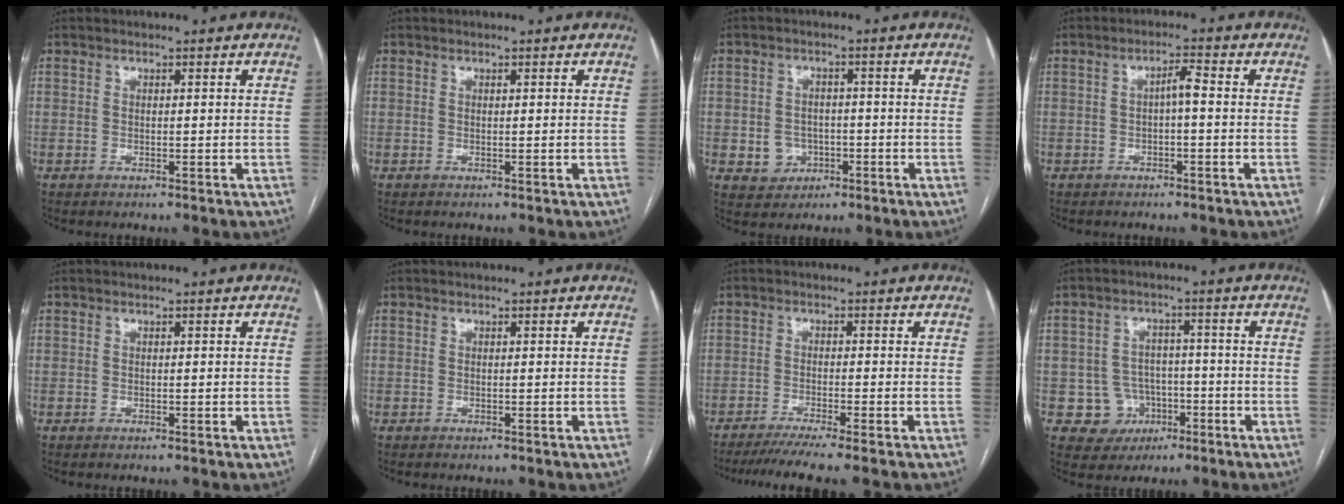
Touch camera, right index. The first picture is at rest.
{"total": 0.0}
{"total": 4.5, "force": [-1.2, 4.2, 1.3], "torque": [-0.012, 0.008, -0.010]}
{"total": 2.5, "force": [-0.2, 0.5, 2.5], "torque": [-0.041, 0.012, -0.002]}
{"total": 0.0}
{"total": 0.0}
{"total": 6.5, "force": [-5.3, -1.1, 3.6], "torque": [-0.048, -0.017, -0.087]}
{"total": 6.4, "force": [-2.1, 6.0, 0.6], "torque": [0.001, 0.013, -0.026]}